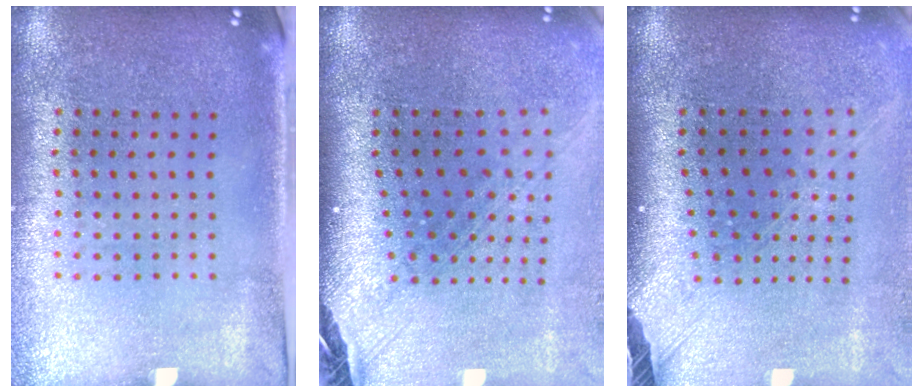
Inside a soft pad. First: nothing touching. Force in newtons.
{"total": 3.0, "press": 2.2, "slide": 2.1}
{"total": 2.7, "press": 1.9, "slide": 1.9}